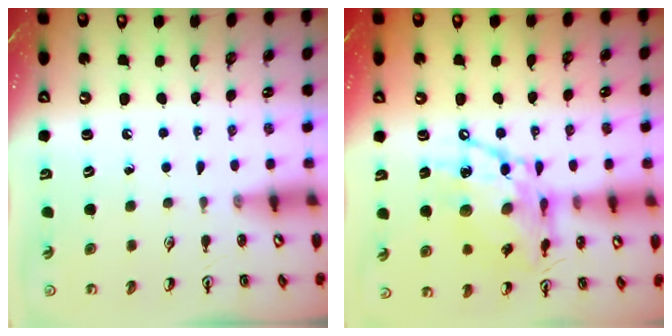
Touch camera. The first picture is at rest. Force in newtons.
{"total": 17.4, "press": 17.3, "slide": 1.7}